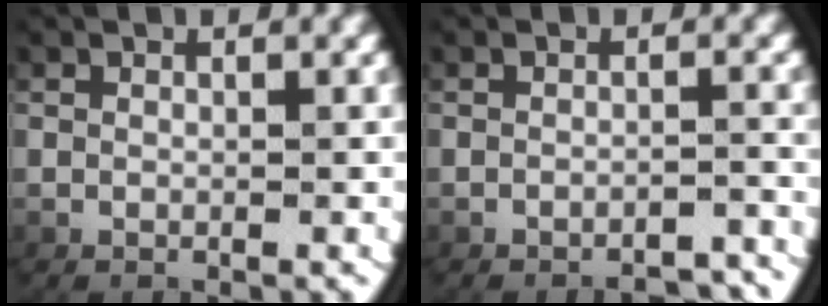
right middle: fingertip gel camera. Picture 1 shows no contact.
{"total": 3.4, "force": [-3.4, 0.1, 0.6], "torque": [-0.007, -0.004, -0.052]}